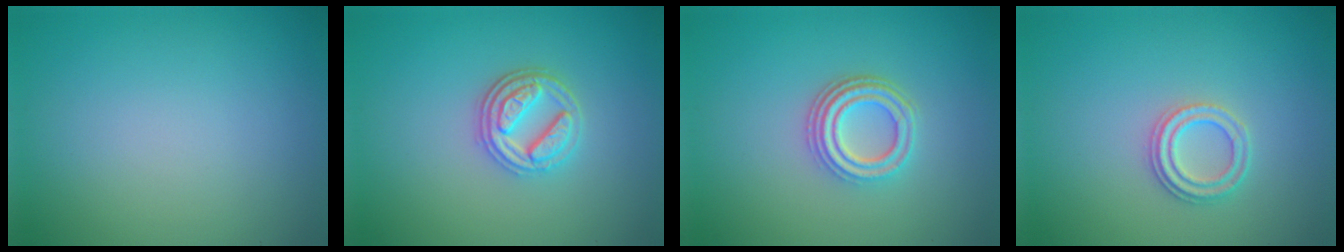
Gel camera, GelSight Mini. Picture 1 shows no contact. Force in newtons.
{"total": 3.6, "press": 3.1, "slide": 1.8}
{"total": 3.7, "press": 3.0, "slide": 2.1}
{"total": 2.3, "press": 2.1, "slide": 0.8}